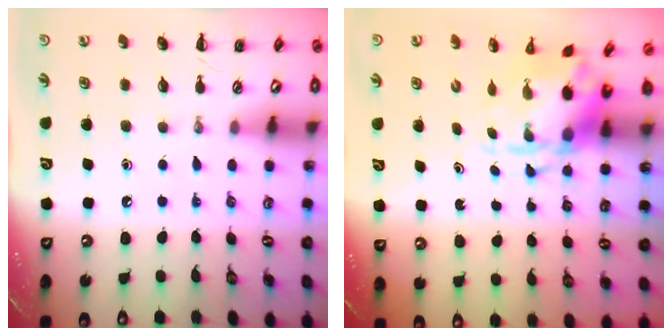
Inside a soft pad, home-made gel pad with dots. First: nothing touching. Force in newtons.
{"total": 3.7, "press": 3.6, "slide": 1.0}